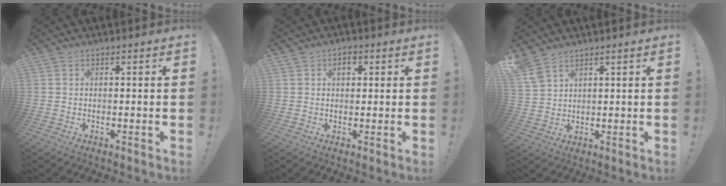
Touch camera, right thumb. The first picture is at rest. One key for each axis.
{"total": 3.3, "fx": 1.2, "fy": 2.2, "fz": 2.1, "tx": -0.027, "ty": 0.002, "tz": 0.018}
{"total": 5.8, "fx": 4.3, "fy": 2.7, "fz": 2.8, "tx": -0.060, "ty": -0.015, "tz": 0.087}